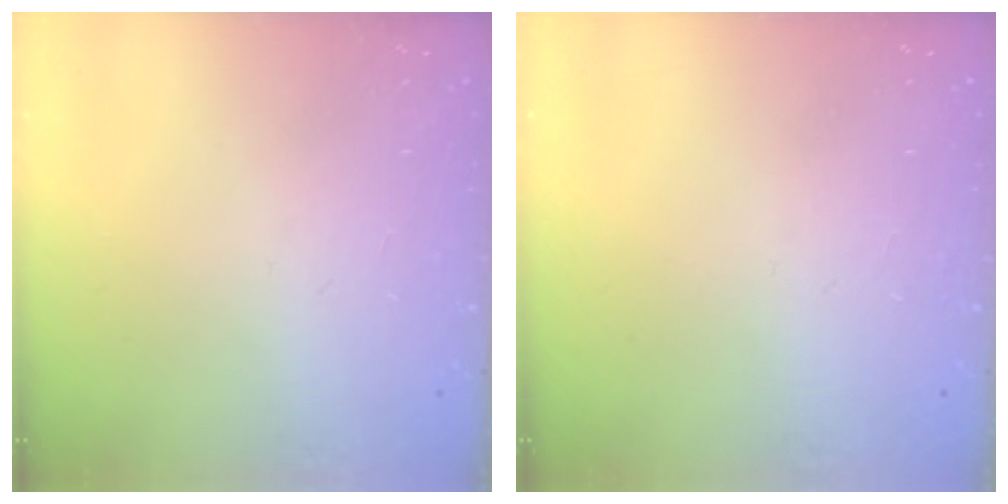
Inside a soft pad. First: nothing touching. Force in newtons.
{"total": 0.0}